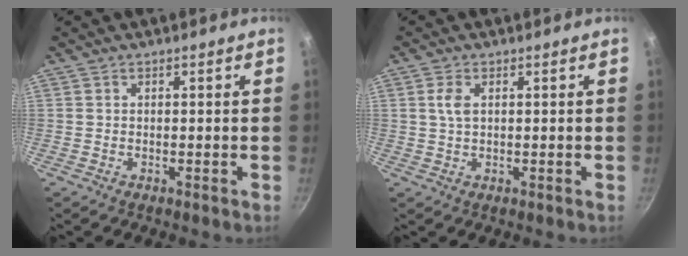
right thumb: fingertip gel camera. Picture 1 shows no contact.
{"total": 2.9, "force": [0.9, 1.6, 2.3], "torque": [-0.047, -0.001, 0.017]}